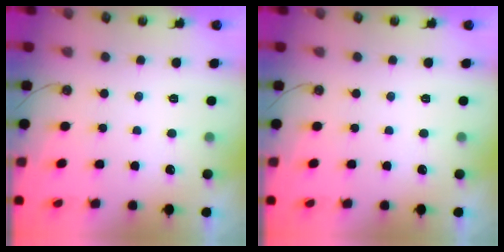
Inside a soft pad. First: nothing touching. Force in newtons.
{"total": 0.0}